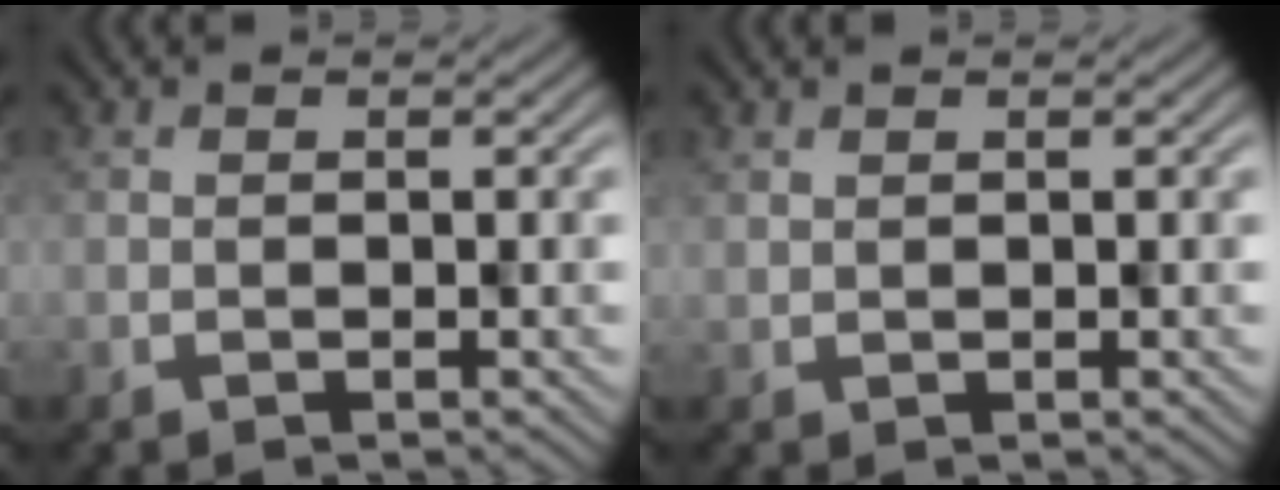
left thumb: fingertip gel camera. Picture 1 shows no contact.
{"total": 0.7, "force": [0.6, 0.1, -0.3], "torque": [0.003, -0.003, 0.011]}